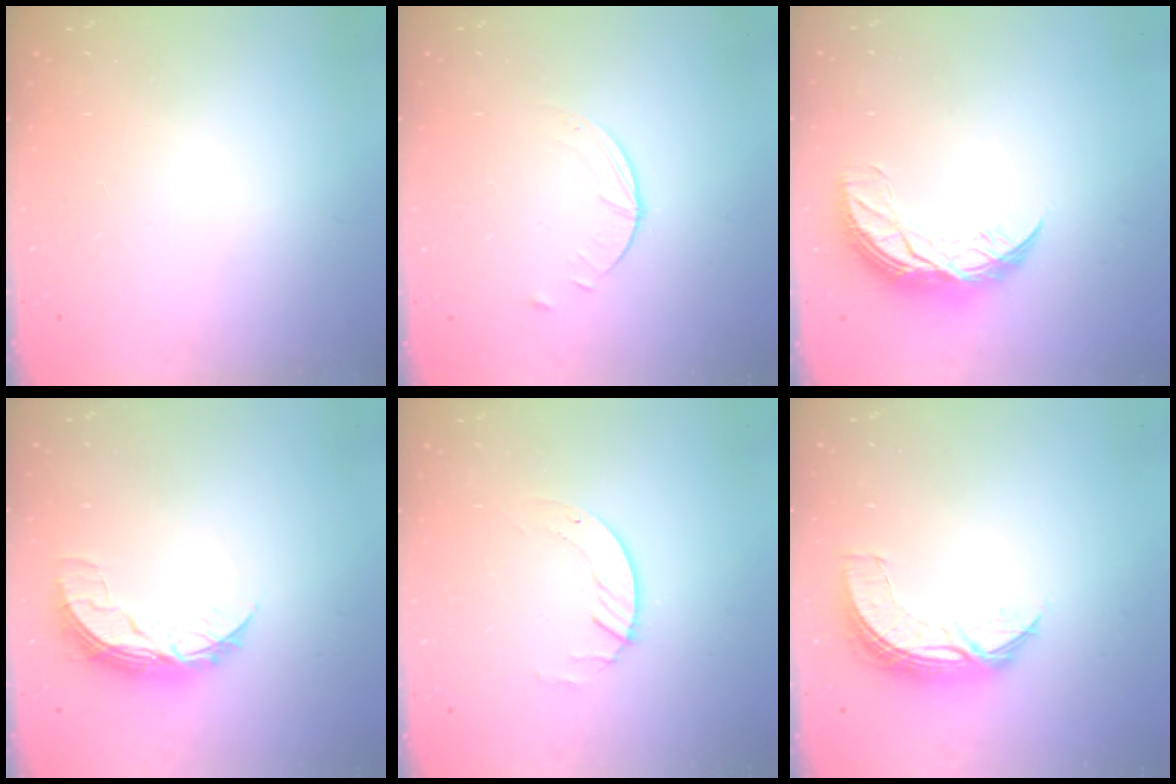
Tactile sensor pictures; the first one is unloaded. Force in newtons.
{"total": 0.9, "press": 0.9, "slide": 0.1}
{"total": 9.7, "press": 9.7, "slide": 0.5}
{"total": 7.8, "press": 7.8, "slide": 0.4}
{"total": 2.6, "press": 2.6, "slide": 0.3}
{"total": 7.7, "press": 7.7, "slide": 0.7}